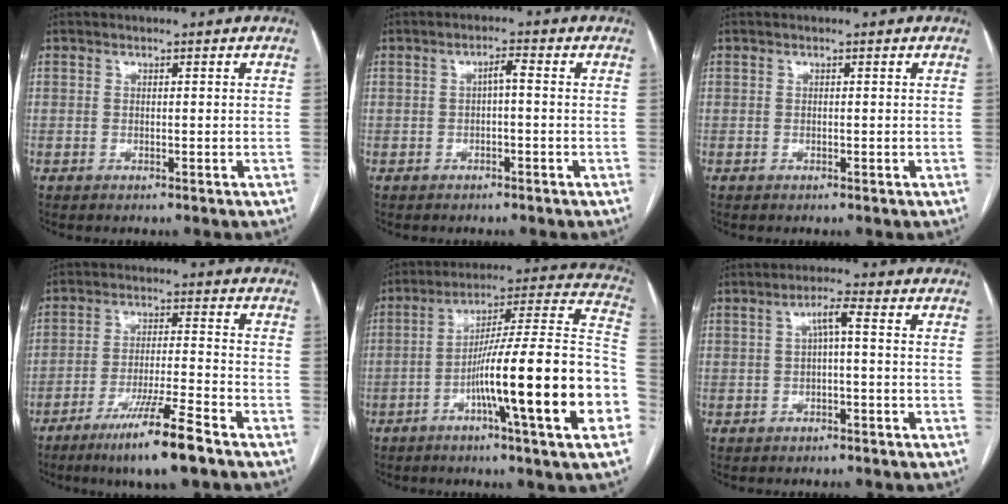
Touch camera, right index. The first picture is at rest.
{"total": 1.8, "force": [-0.2, 0.3, 1.8], "torque": [-0.028, 0.006, -0.002]}
{"total": 0.0}
{"total": 10.4, "force": [-7.1, -0.1, 7.7], "torque": [-0.138, -0.024, -0.124]}
{"total": 24.4, "force": [-6.9, 0.2, 23.4], "torque": [-0.271, 0.008, -0.113]}
{"total": 2.9, "force": [0.2, 0.2, 2.9], "torque": [-0.052, 0.015, 0.005]}